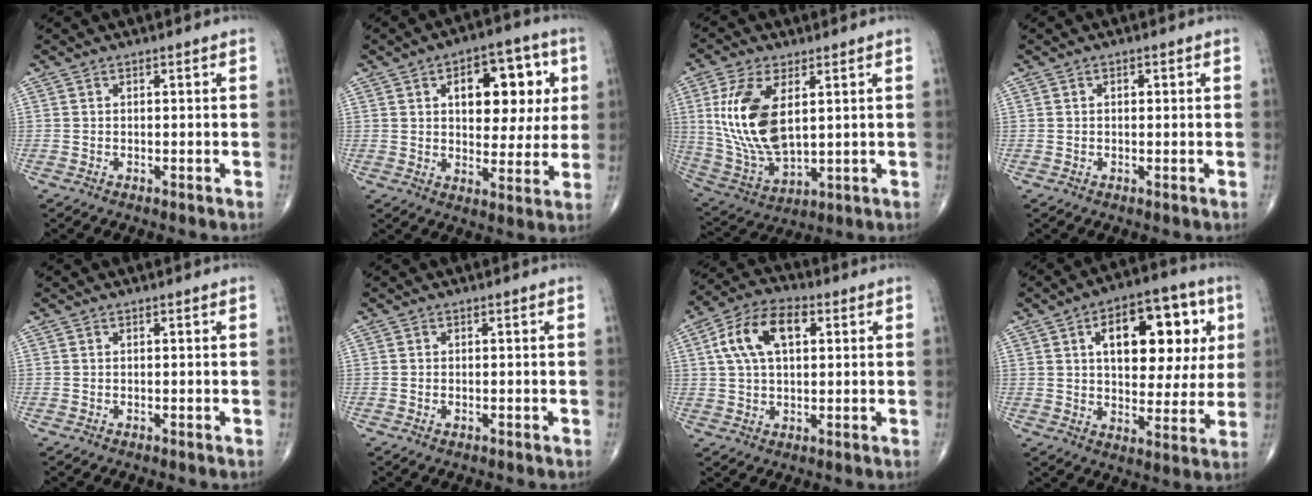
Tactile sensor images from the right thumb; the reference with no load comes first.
{"total": 15.5, "force": [4.2, 8.7, 12.1], "torque": [-0.117, 0.004, 0.062]}
{"total": 16.1, "force": [3.5, 8.1, 13.5], "torque": [-0.276, -0.018, 0.080]}
{"total": 1.2, "force": [0.3, 0.7, 0.9], "torque": [-0.014, 0.001, 0.003]}
{"total": 0.0}
{"total": 0.5, "force": [-0.2, 0.3, 0.4], "torque": [-0.008, 0.004, -0.001]}
{"total": 11.7, "force": [3.2, 6.5, 9.2], "torque": [-0.167, 0.020, 0.052]}
{"total": 19.3, "force": [5.6, 10.4, 15.3], "torque": [-0.168, 0.007, 0.080]}